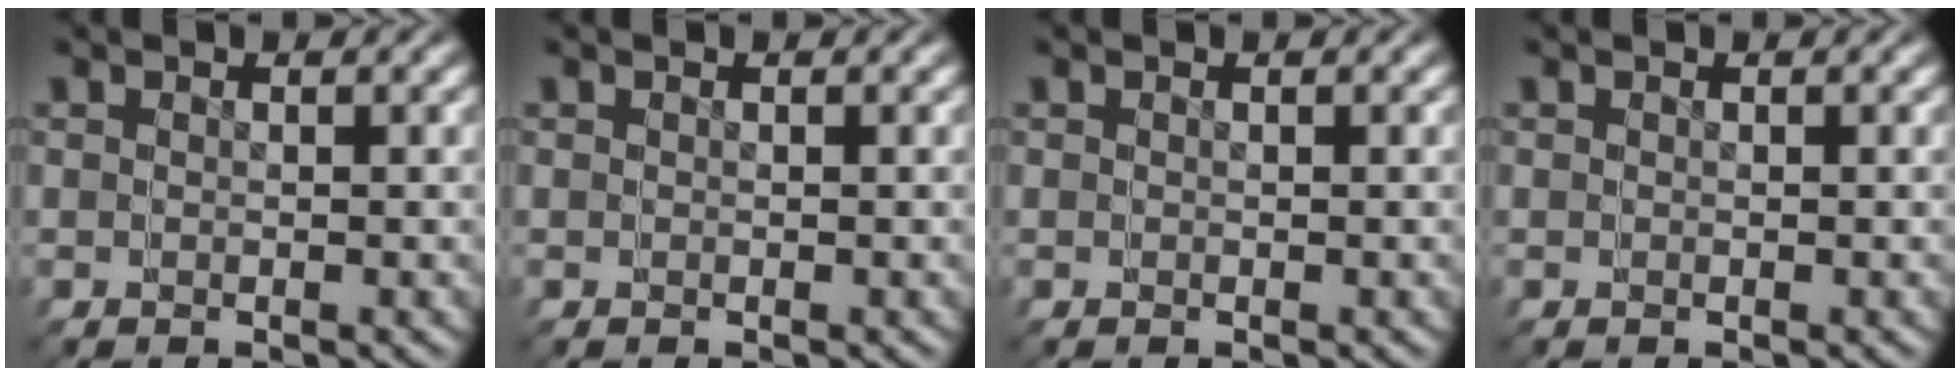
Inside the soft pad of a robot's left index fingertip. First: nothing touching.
{"total": 0.0}
{"total": 0.0}
{"total": 0.0}